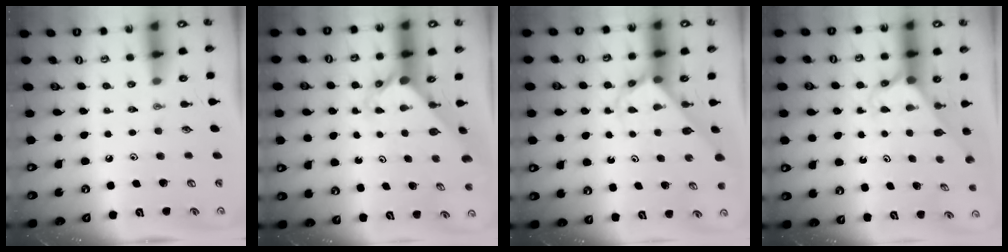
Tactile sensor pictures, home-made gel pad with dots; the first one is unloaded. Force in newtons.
{"total": 2.7, "press": 2.6, "slide": 0.3}
{"total": 3.3, "press": 3.3, "slide": 0.1}
{"total": 2.6, "press": 2.6, "slide": 0.2}